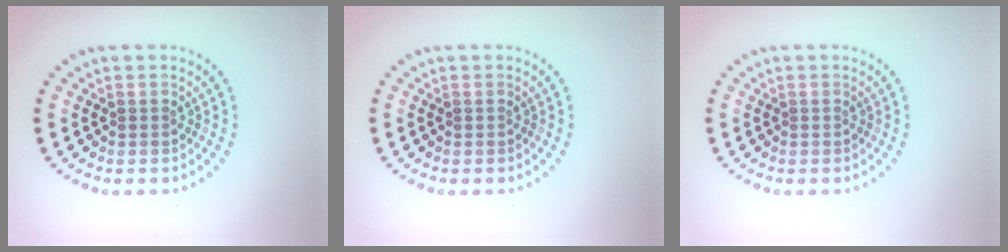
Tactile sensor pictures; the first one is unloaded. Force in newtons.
{"total": 0.0}
{"total": 0.0}